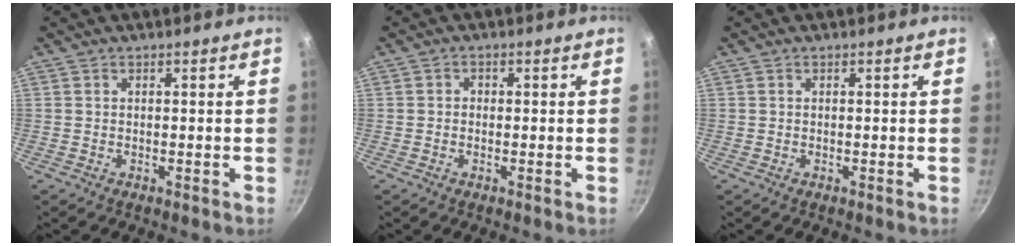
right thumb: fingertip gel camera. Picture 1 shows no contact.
{"total": 1.2, "force": [-0.1, 1.1, 0.5], "torque": [-0.006, 0.005, -0.004]}
{"total": 0.0}